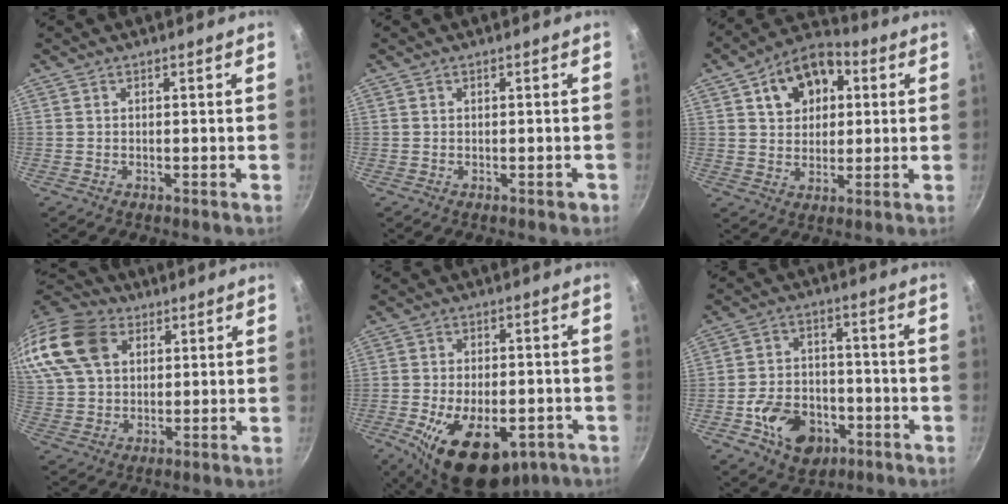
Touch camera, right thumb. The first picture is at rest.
{"total": 0.9, "force": [-0.3, 0.6, 0.6], "torque": [-0.001, 0.007, 0.001]}
{"total": 13.1, "force": [4.2, 9.3, 8.2], "torque": [-0.093, 0.011, 0.059]}
{"total": 20.8, "force": [8.8, 14.6, 11.9], "torque": [-0.257, 0.015, 0.164]}
{"total": 16.6, "force": [-6.7, 9.2, 12.1], "torque": [-0.176, 0.010, -0.088]}
{"total": 13.0, "force": [-5.2, 9.4, 7.3], "torque": [-0.095, 0.037, -0.076]}